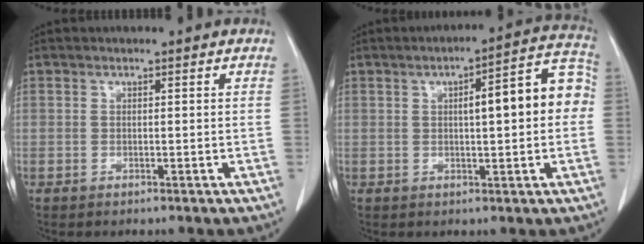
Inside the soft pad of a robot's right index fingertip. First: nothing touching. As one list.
[{"total": 10.6, "force": [0.8, 2.4, 10.3], "torque": [-0.134, 0.037, 0.010]}]